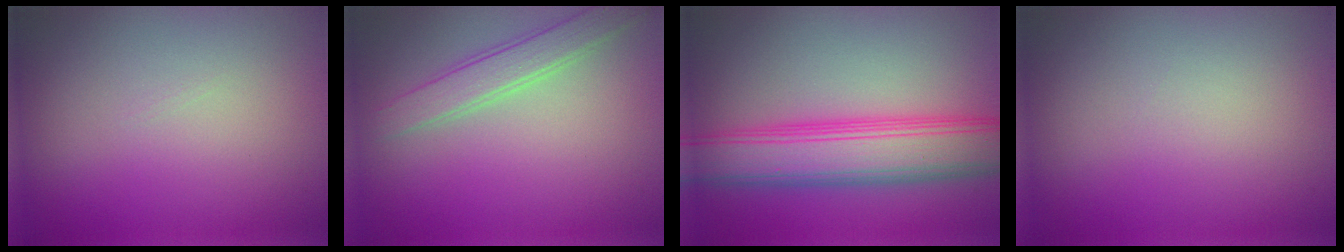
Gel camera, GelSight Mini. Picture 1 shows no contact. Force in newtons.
{"total": 2.7, "press": 2.7, "slide": 0.1}
{"total": 7.7, "press": 7.7, "slide": 0.1}
{"total": 0.0}